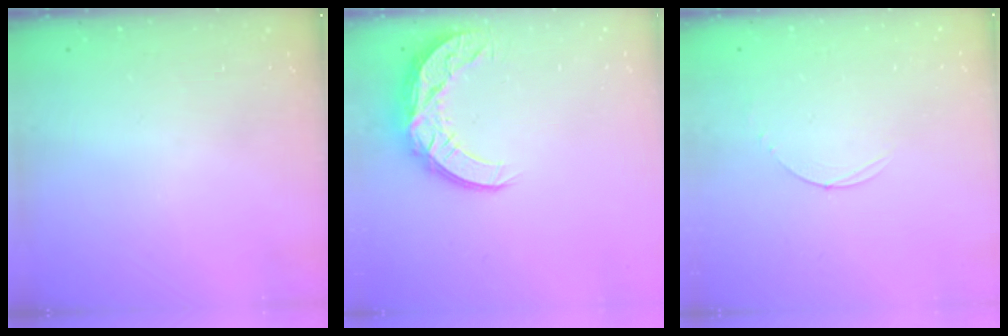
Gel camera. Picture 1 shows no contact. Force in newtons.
{"total": 11.3, "press": 11.3, "slide": 0.7}
{"total": 3.0, "press": 3.0, "slide": 0.3}